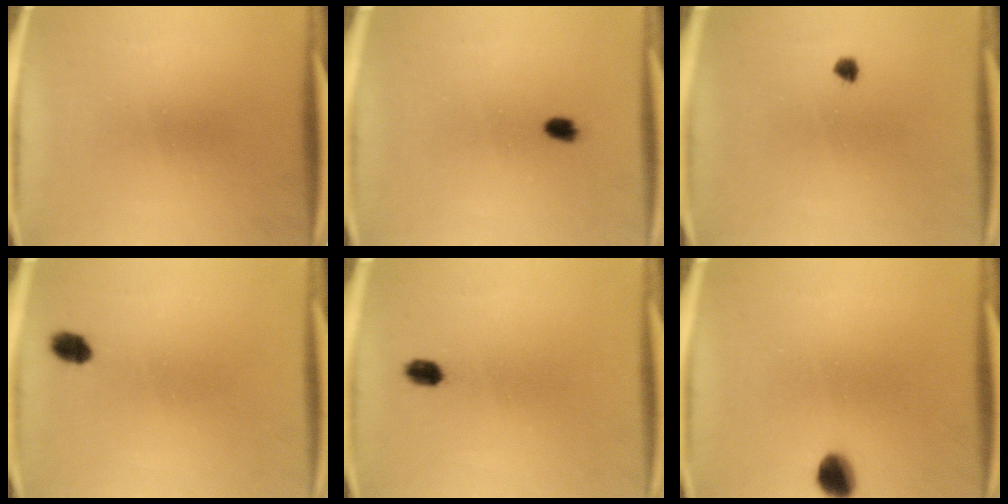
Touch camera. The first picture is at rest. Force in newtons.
{"total": 2.7}
{"total": 1.3}
{"total": 2.9}
{"total": 2.4}
{"total": 4.7}